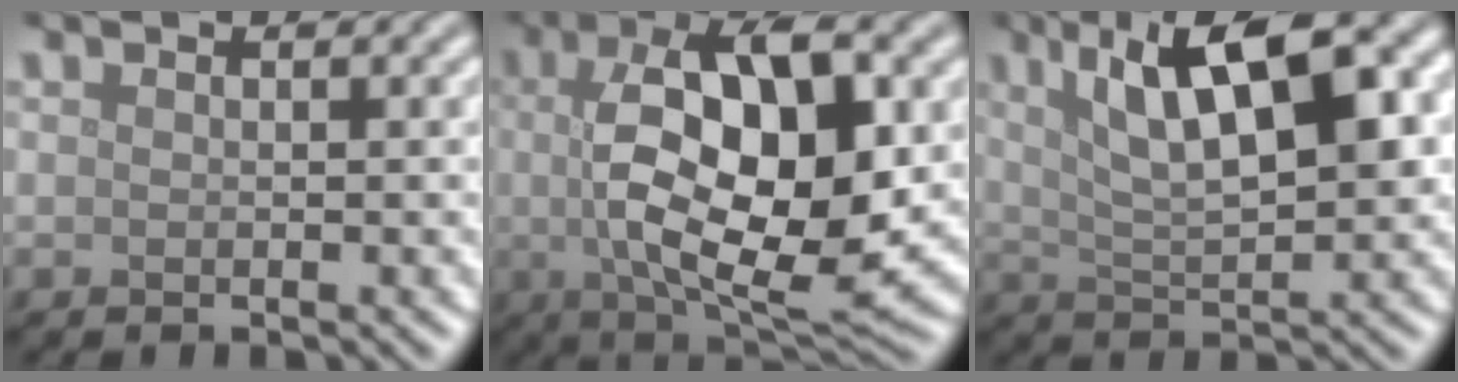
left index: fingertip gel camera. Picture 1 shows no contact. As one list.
[{"total": 12.8, "force": [1.2, 5.2, 11.6], "torque": [-0.172, 0.002, 0.017]}, {"total": 10.4, "force": [3.7, 3.4, 9.0], "torque": [-0.142, 0.014, 0.060]}]